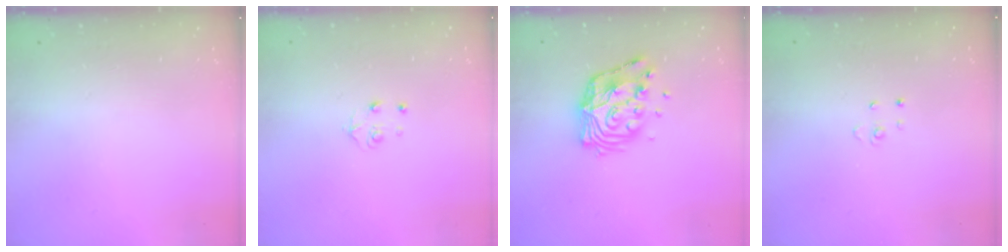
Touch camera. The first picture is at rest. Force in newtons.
{"total": 3.9, "press": 3.8, "slide": 0.5}
{"total": 12.3, "press": 12.3, "slide": 1.1}
{"total": 2.6, "press": 2.6, "slide": 0.2}